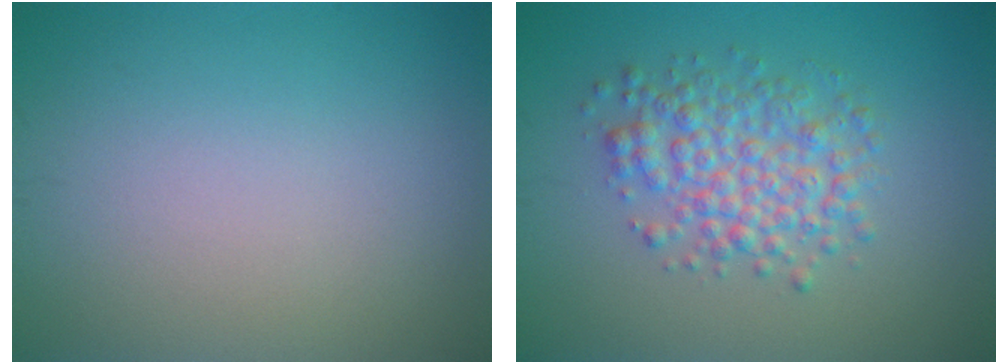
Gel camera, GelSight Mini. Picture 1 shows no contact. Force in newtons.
{"total": 4.4, "press": 4.4, "slide": 0.0}